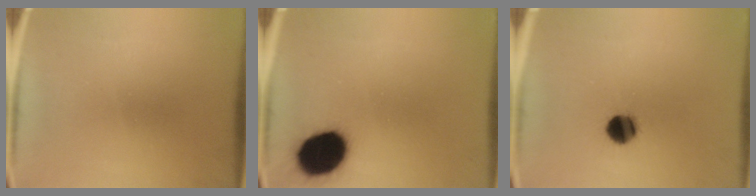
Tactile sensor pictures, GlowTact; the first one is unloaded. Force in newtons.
{"total": 16.6}
{"total": 6.4}